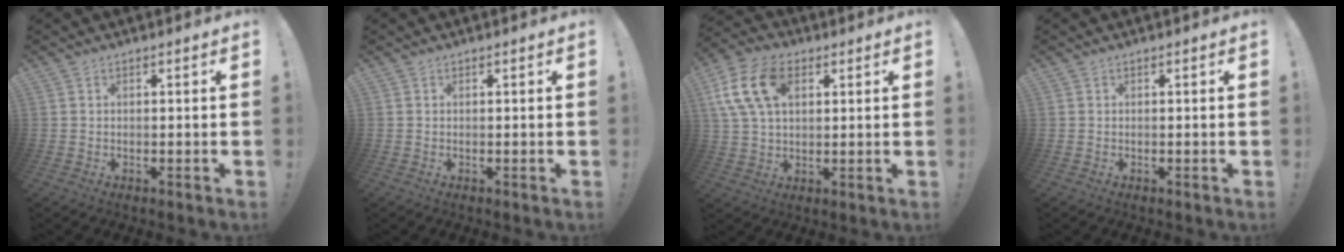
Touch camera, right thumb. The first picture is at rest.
{"total": 0.0}
{"total": 14.8, "force": [4.9, 9.5, 10.2], "torque": [-0.200, 0.002, 0.094]}
{"total": 0.0}